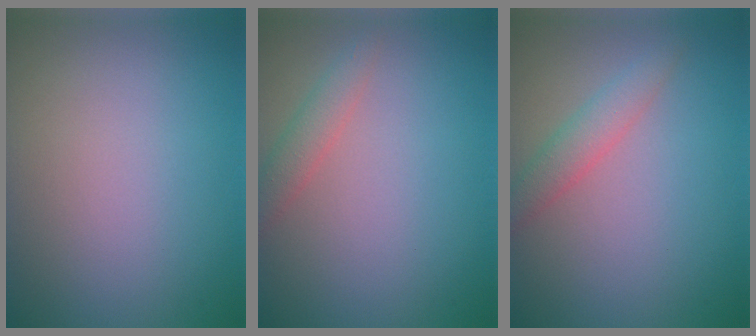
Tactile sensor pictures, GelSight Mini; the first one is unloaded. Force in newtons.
{"total": 1.9, "press": 1.9, "slide": 0.0}
{"total": 2.2, "press": 2.2, "slide": 0.1}